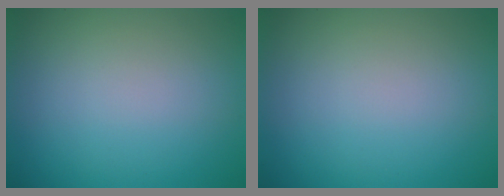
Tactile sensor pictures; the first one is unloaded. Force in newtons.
{"total": 0.0}